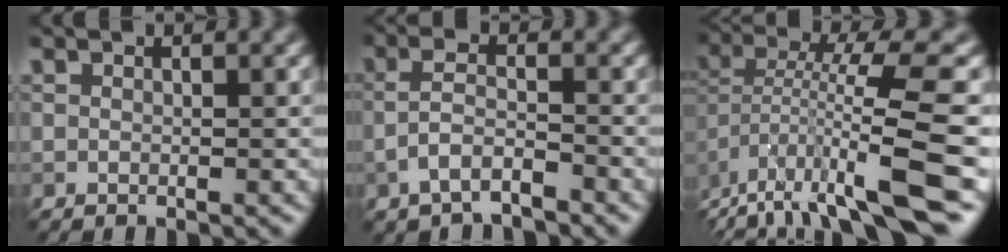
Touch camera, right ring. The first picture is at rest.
{"total": 3.3, "force": [-2.0, 1.1, 2.4], "torque": [-0.051, 0.007, -0.047]}
{"total": 8.2, "force": [-3.6, 1.8, 7.1], "torque": [-0.122, 0.008, -0.066]}